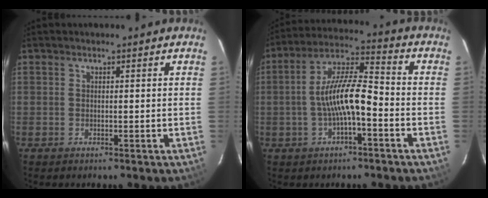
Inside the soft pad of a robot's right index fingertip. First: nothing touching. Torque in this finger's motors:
{"motor_torque": [1.18, -0.43, 0.81, 0.21]}